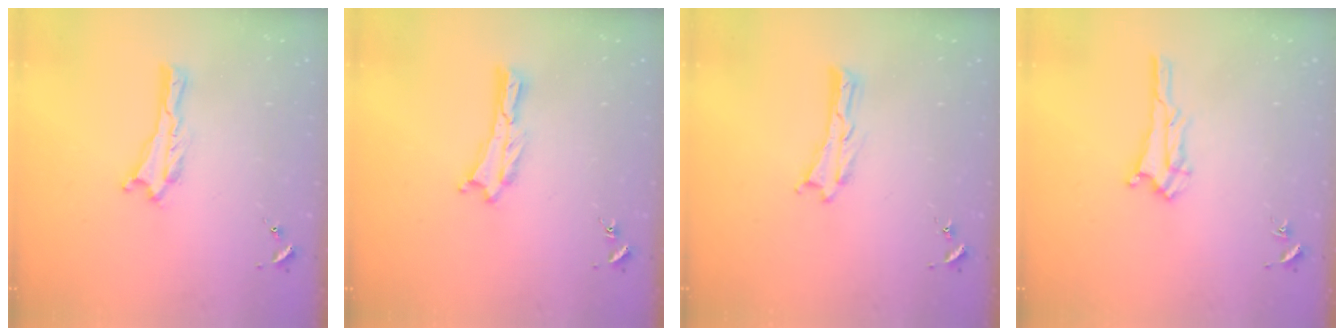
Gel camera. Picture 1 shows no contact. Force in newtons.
{"total": 0.0}
{"total": 0.0}
{"total": 2.3, "press": 2.2, "slide": 0.2}